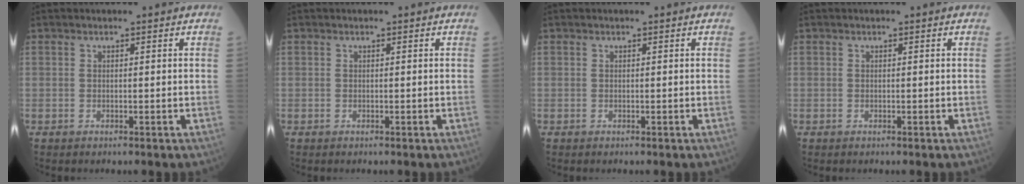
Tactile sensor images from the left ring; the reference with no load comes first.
{"total": 0.0}
{"total": 0.0}
{"total": 0.0}